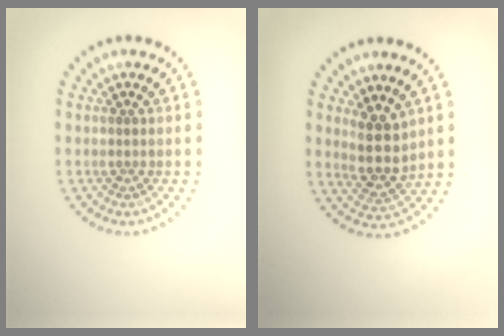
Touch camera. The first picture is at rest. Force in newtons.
{"total": 3.5, "press": 3.0, "slide": 1.7}